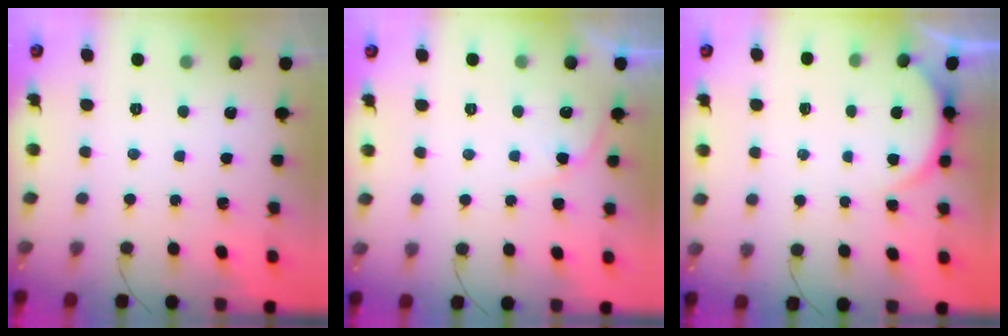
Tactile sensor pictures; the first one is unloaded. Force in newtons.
{"total": 4.3, "press": 4.1, "slide": 1.2}
{"total": 2.9, "press": 2.8, "slide": 0.6}